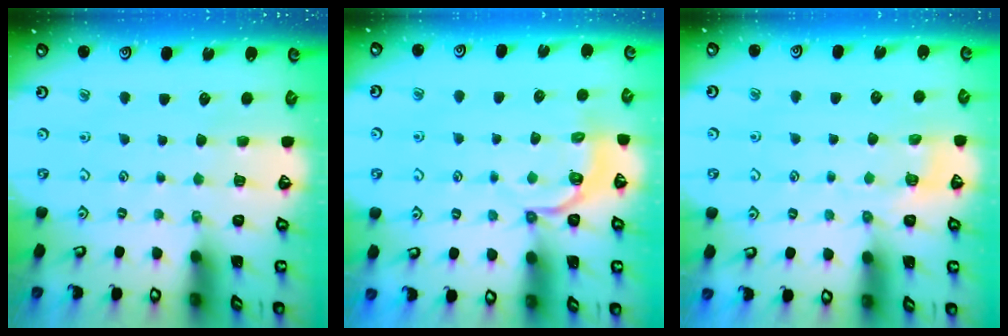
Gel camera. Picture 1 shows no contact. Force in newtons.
{"total": 5.1, "press": 4.5, "slide": 2.5}
{"total": 3.8, "press": 3.3, "slide": 1.8}